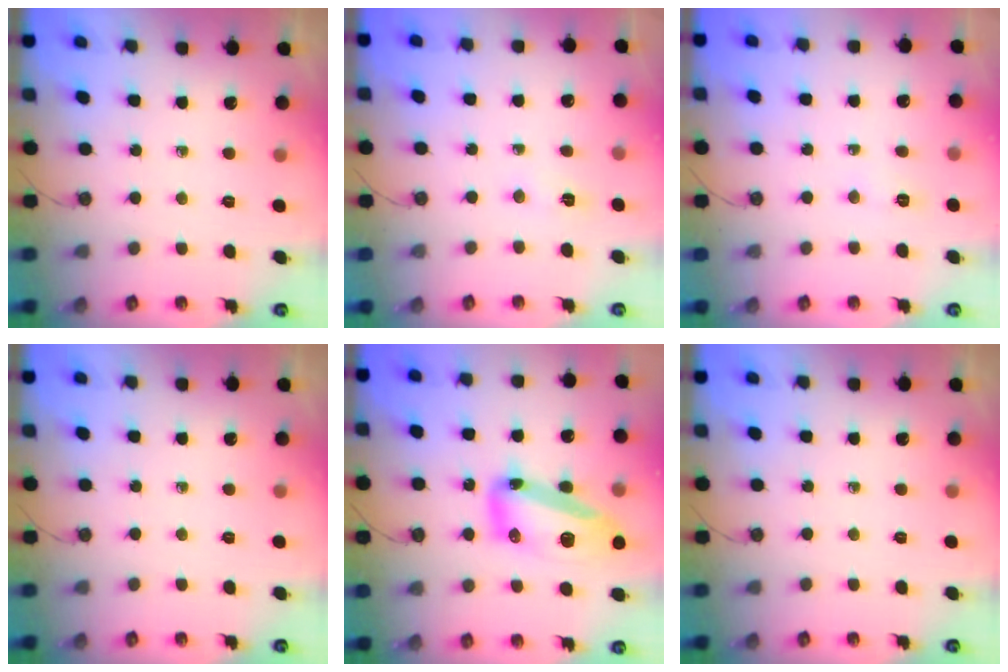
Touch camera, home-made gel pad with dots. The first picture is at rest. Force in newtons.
{"total": 2.3, "press": 2.3, "slide": 0.3}
{"total": 3.9, "press": 3.6, "slide": 1.5}
{"total": 0.0}
{"total": 16.0, "press": 15.9, "slide": 1.3}
{"total": 0.0}